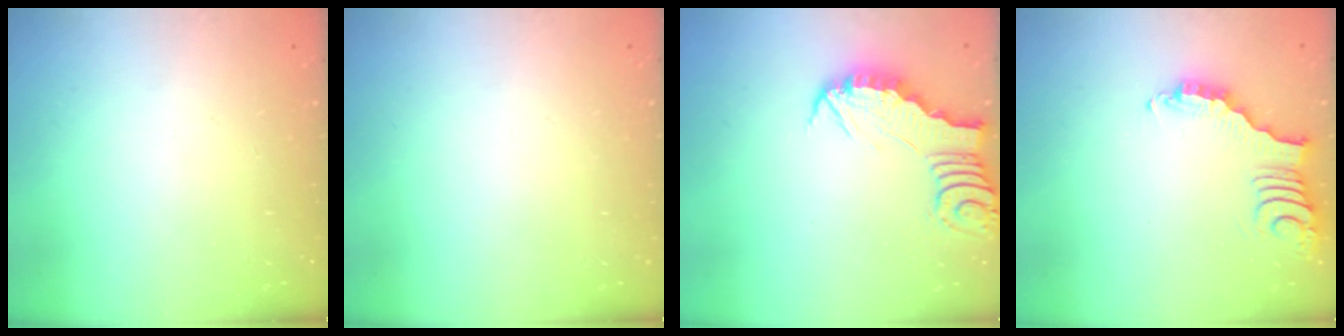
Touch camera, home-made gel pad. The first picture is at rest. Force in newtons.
{"total": 0.0}
{"total": 3.0, "press": 3.0, "slide": 0.3}
{"total": 2.0, "press": 2.0, "slide": 0.2}